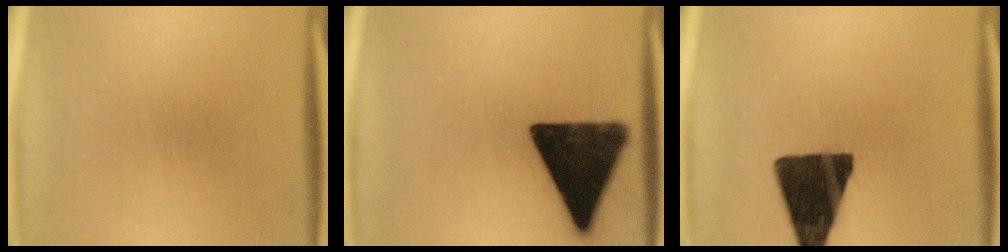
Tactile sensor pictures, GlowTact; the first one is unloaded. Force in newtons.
{"total": 16.1}
{"total": 16.9}